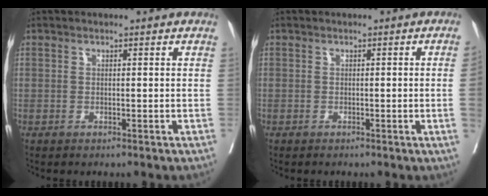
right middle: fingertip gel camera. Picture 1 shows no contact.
{"total": 1.8, "force": [-0.3, -0.8, 1.6], "torque": [-0.019, -0.002, -0.001]}